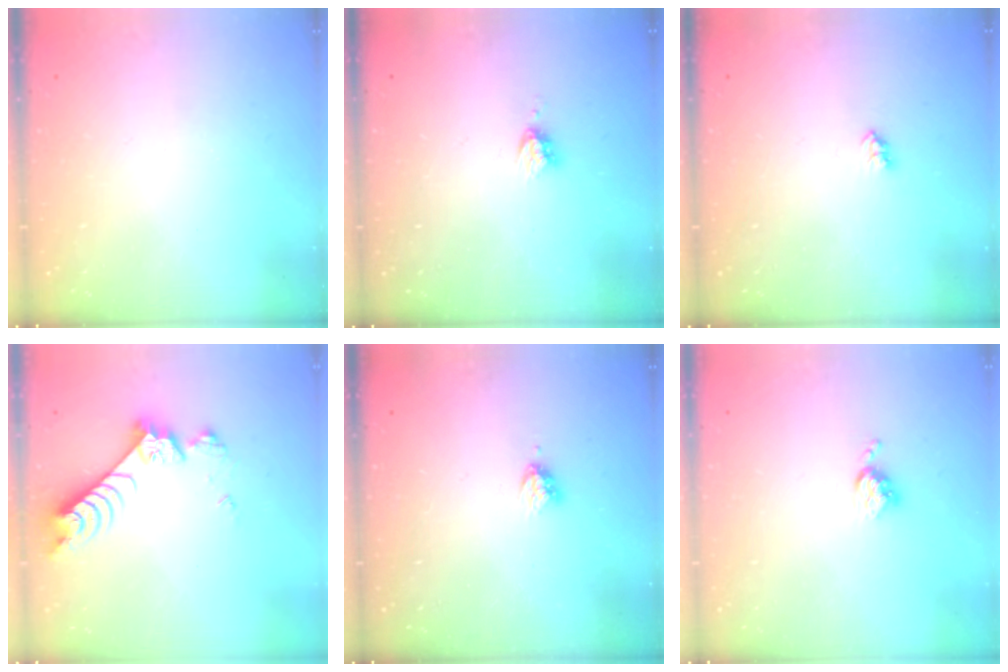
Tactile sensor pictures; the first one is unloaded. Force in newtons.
{"total": 3.7, "press": 3.7, "slide": 0.2}
{"total": 2.3, "press": 2.2, "slide": 0.4}
{"total": 8.2, "press": 8.1, "slide": 0.6}
{"total": 3.2, "press": 3.2, "slide": 0.4}
{"total": 4.0, "press": 4.0, "slide": 0.5}